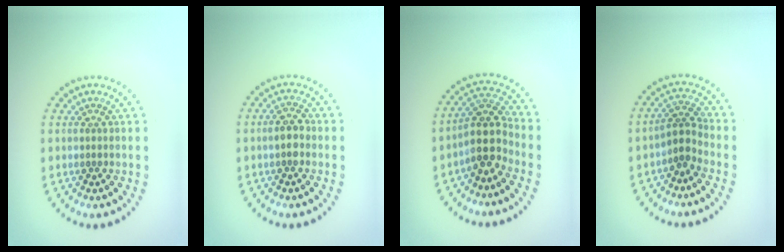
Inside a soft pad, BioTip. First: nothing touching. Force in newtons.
{"total": 1.8, "press": 1.8, "slide": 0.3}
{"total": 3.8, "press": 3.0, "slide": 2.3}
{"total": 2.2, "press": 1.5, "slide": 1.6}